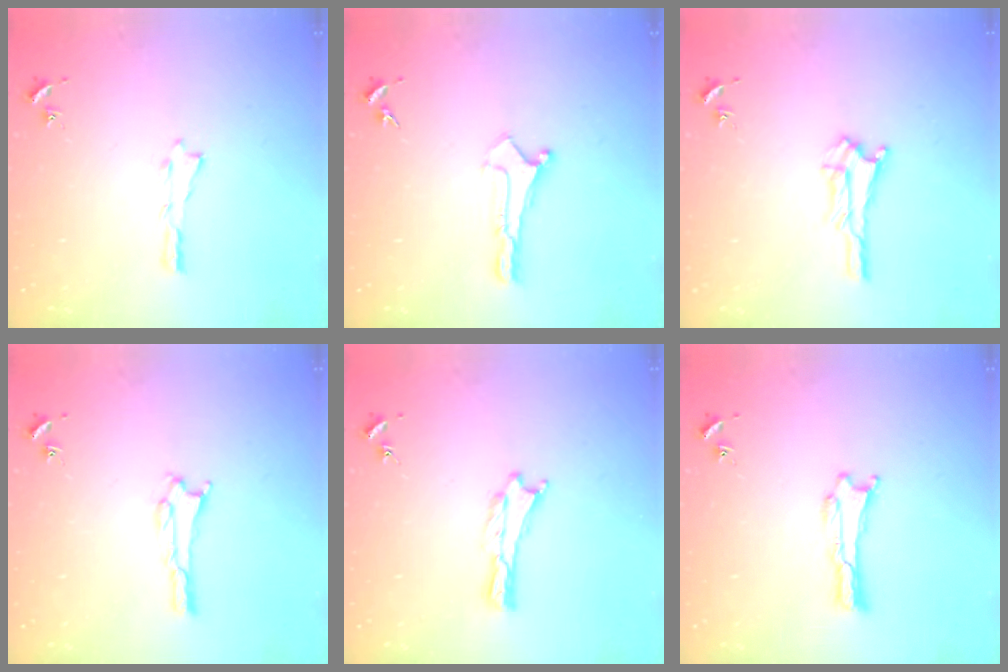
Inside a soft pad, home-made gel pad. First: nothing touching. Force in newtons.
{"total": 0.0}
{"total": 2.3, "press": 2.2, "slide": 0.2}
{"total": 1.6, "press": 1.6, "slide": 0.1}
{"total": 0.0}
{"total": 0.0}